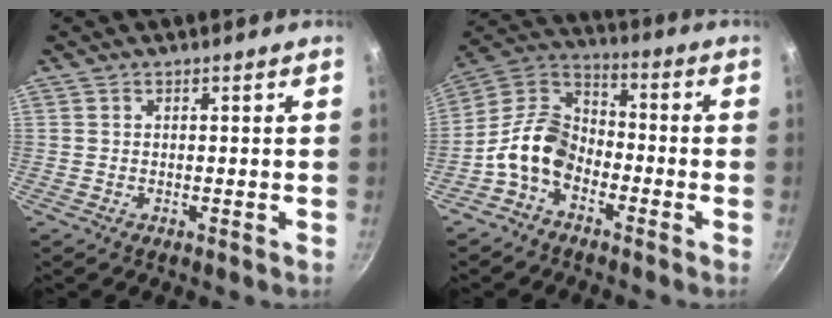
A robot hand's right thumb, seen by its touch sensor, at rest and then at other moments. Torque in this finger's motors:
{"motor_torque": [1.69, 1.49, 1.16, -0.98, 0.10]}